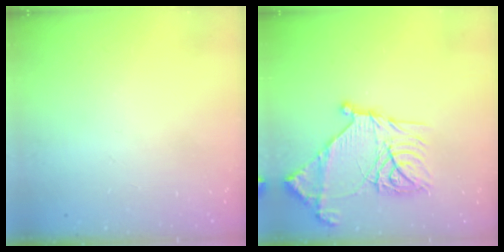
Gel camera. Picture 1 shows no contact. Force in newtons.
{"total": 22.5, "press": 22.4, "slide": 2.2}